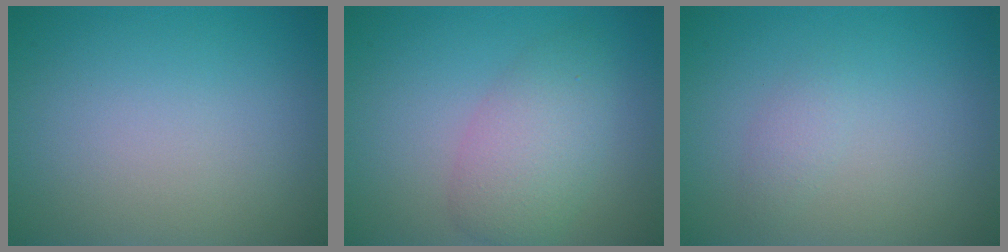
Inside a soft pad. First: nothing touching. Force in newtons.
{"total": 4.0, "press": 4.0, "slide": 0.3}
{"total": 1.1, "press": 1.1, "slide": 0.0}